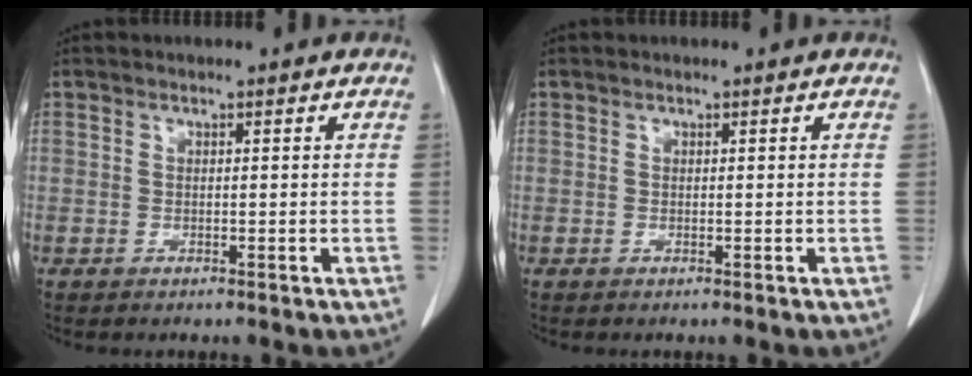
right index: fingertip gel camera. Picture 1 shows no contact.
{"total": 0.0}